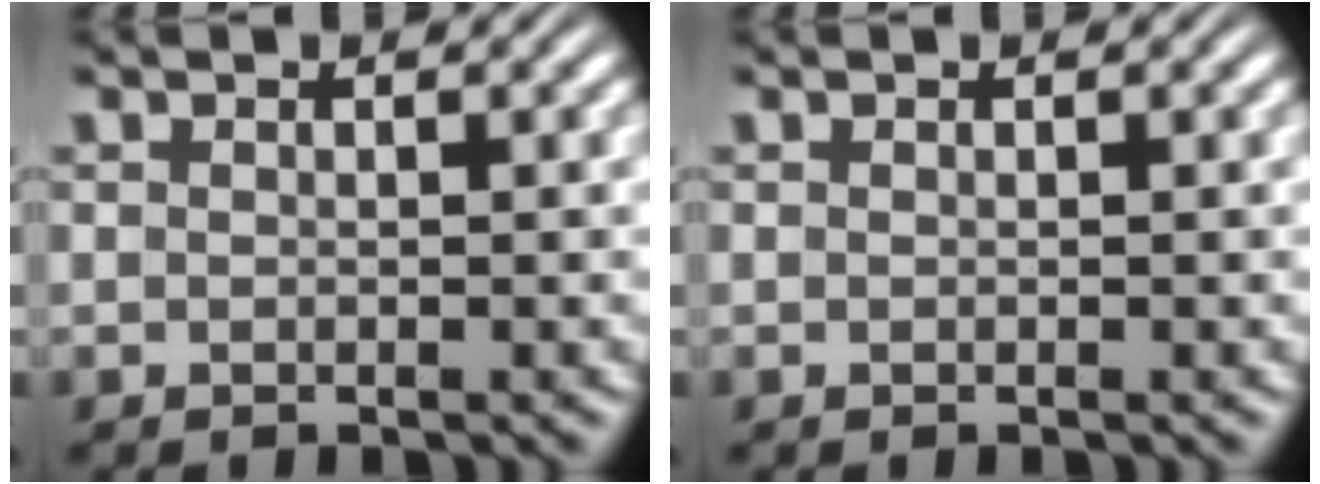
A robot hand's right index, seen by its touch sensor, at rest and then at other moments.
{"total": 0.0}